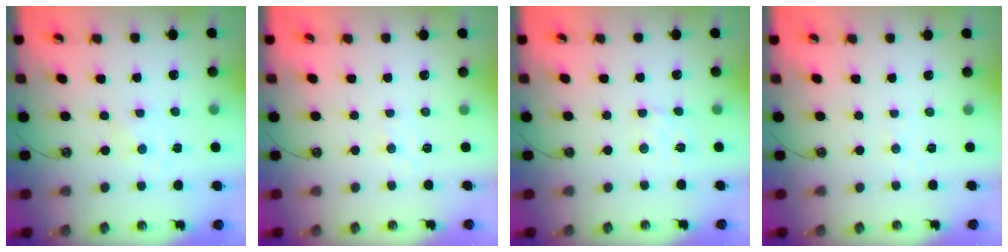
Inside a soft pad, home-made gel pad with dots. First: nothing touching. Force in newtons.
{"total": 4.8, "press": 4.8, "slide": 0.6}
{"total": 2.9, "press": 2.8, "slide": 0.5}
{"total": 2.9, "press": 2.9, "slide": 0.4}